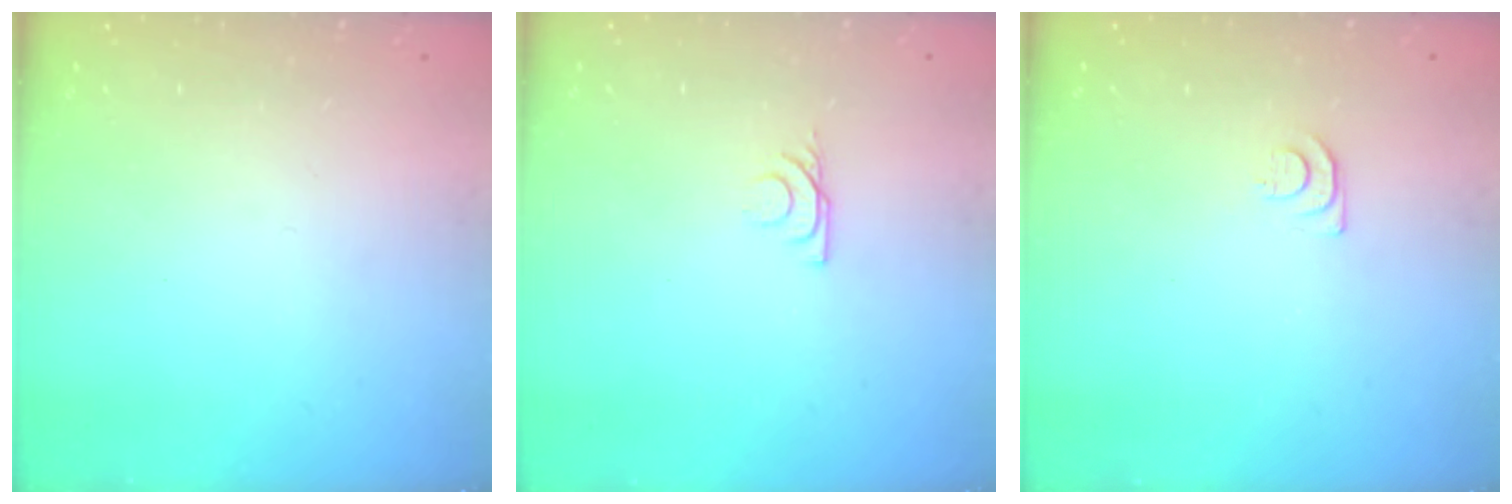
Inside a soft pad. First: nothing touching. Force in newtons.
{"total": 5.3, "press": 5.3, "slide": 0.9}
{"total": 4.0, "press": 4.0, "slide": 0.7}